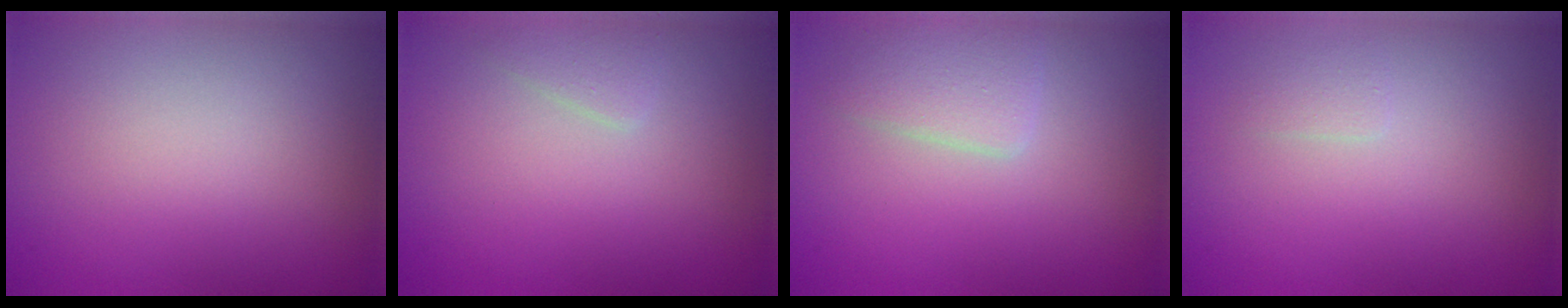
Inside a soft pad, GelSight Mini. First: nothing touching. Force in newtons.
{"total": 1.0, "press": 1.0, "slide": 0.1}
{"total": 2.4, "press": 2.4, "slide": 0.1}
{"total": 0.8, "press": 0.8, "slide": 0.1}